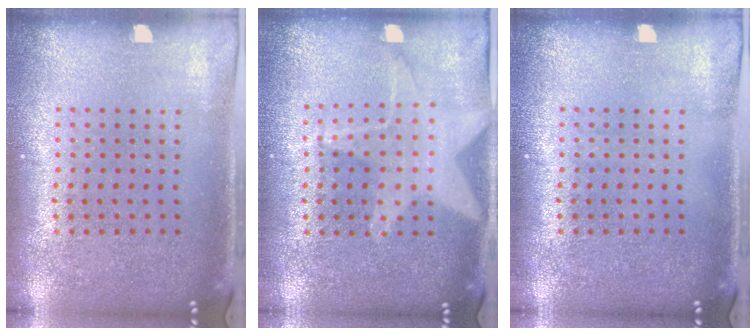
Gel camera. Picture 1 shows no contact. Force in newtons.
{"total": 1.1, "press": 1.1, "slide": 0.1}
{"total": 0.0}